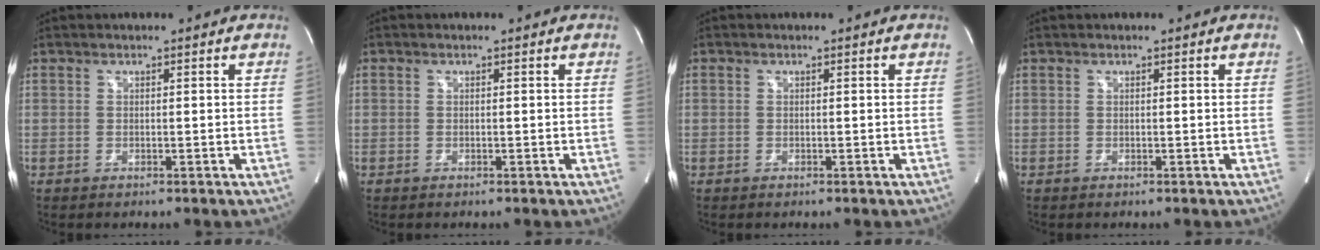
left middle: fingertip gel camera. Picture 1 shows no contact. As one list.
[{"total": 0.0}, {"total": 0.0}, {"total": 0.0}]